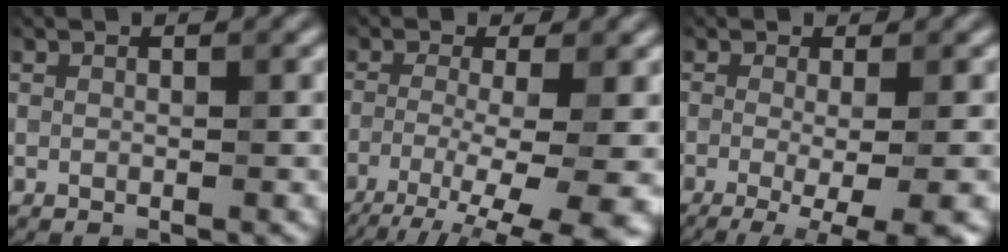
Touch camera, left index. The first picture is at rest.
{"total": 10.1, "force": [-4.9, 3.1, 8.3], "torque": [-0.132, -0.024, -0.068]}
{"total": 8.2, "force": [-2.2, 2.7, 7.4], "torque": [-0.073, -0.007, -0.031]}